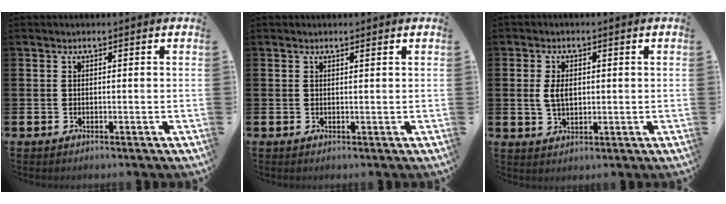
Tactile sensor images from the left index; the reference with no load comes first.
{"total": 0.7, "force": [0.6, 0.0, 0.2], "torque": [0.011, -0.006, 0.009]}
{"total": 3.5, "force": [0.8, 2.1, 2.7], "torque": [-0.040, 0.002, 0.010]}